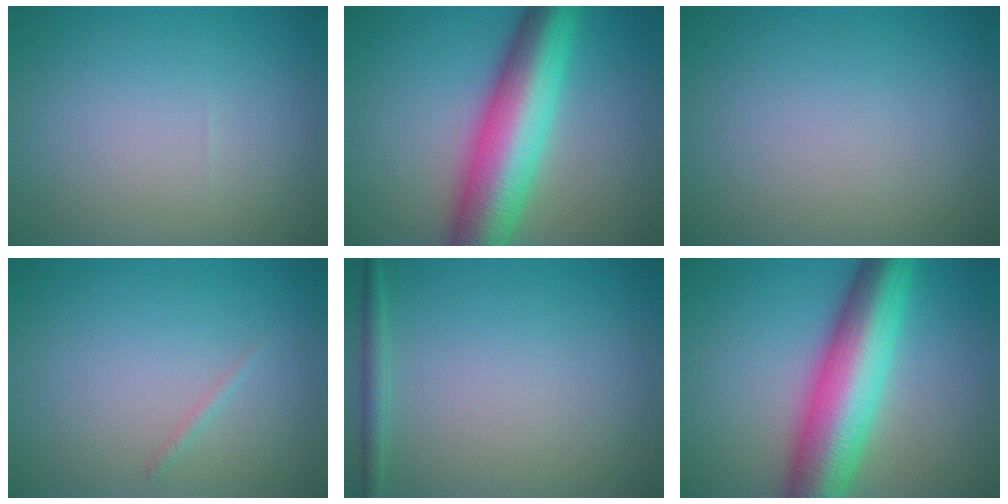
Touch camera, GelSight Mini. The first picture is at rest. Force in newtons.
{"total": 10.6, "press": 10.6, "slide": 0.1}
{"total": 0.0}
{"total": 0.5, "press": 0.5, "slide": 0.0}
{"total": 1.4, "press": 1.4, "slide": 0.1}
{"total": 10.6, "press": 10.6, "slide": 0.1}